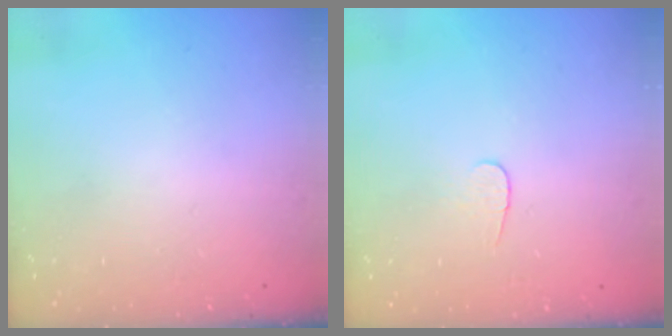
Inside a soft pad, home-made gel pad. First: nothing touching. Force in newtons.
{"total": 4.8, "press": 4.8, "slide": 0.5}